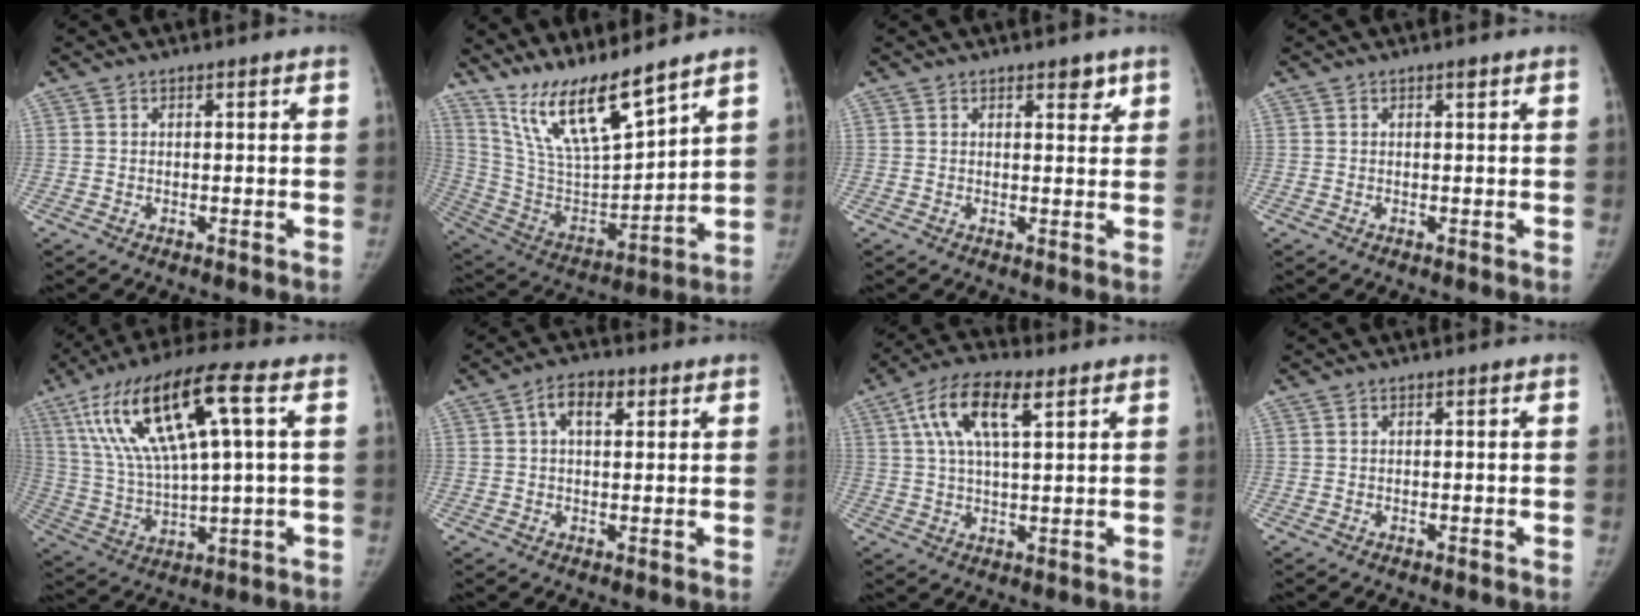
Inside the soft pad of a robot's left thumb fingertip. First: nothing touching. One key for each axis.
{"total": 17.1, "fx": 13.5, "fy": 2.9, "fz": 10.0, "tx": -0.167, "ty": -0.075, "tz": 0.271}
{"total": 2.8, "fx": 1.8, "fy": 1.3, "fz": 1.7, "tx": -0.004, "ty": -0.010, "tz": 0.024}
{"total": 0.7, "fx": 0.4, "fy": 0.2, "fz": 0.5, "tx": -0.007, "ty": -0.001, "tz": 0.006}
{"total": 20.4, "fx": 6.9, "fy": 5.4, "fz": 18.4, "tx": -0.363, "ty": 0.008, "tz": 0.128}
{"total": 5.7, "fx": 2.0, "fy": 3.2, "fz": 4.2, "tx": -0.061, "ty": 0.006, "tz": 0.029}
{"total": 12.0, "fx": 5.1, "fy": 4.7, "fz": 9.7, "tx": -0.179, "ty": 0.006, "tz": 0.087}
{"total": 0.0}